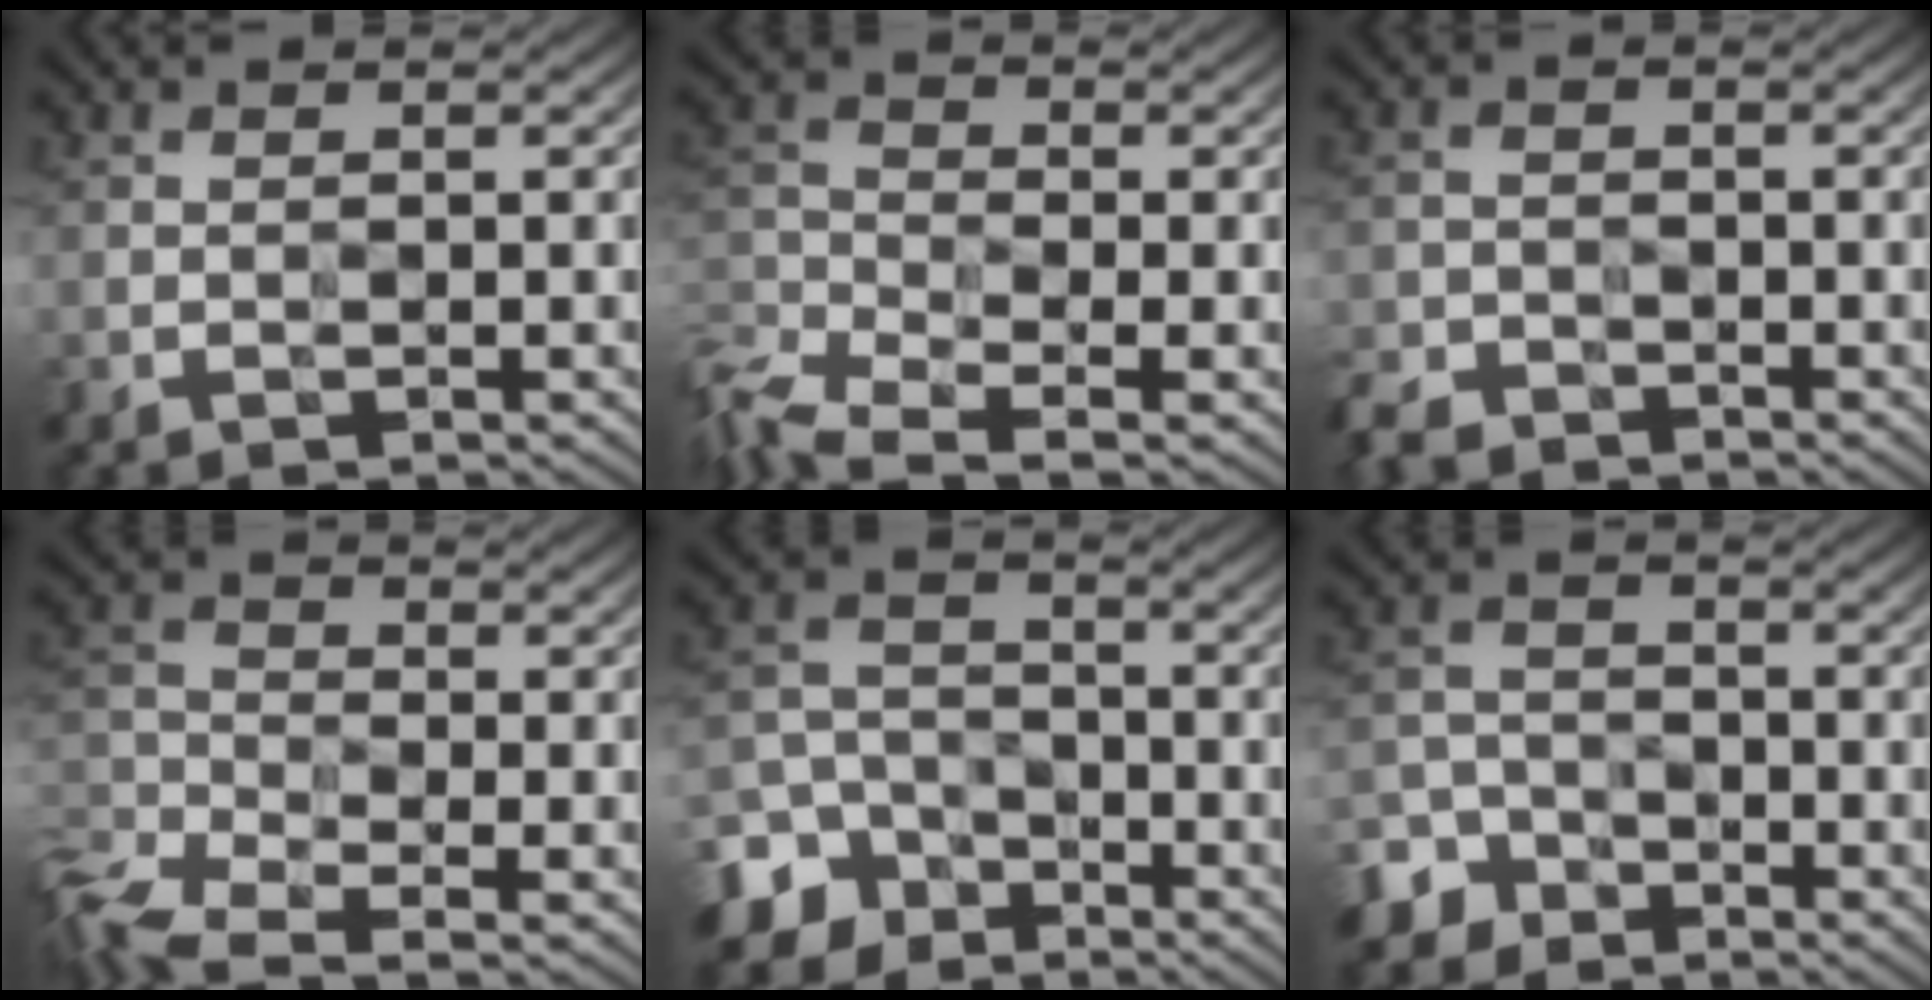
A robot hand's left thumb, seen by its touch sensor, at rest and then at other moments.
{"total": 8.0, "force": [-5.3, 3.3, 5.0], "torque": [-0.121, -0.021, -0.111]}
{"total": 3.2, "force": [-3.0, 1.2, 0.4], "torque": [-0.006, -0.007, -0.068]}
{"total": 8.3, "force": [-6.0, 3.3, 4.6], "torque": [-0.112, -0.022, -0.125]}
{"total": 7.7, "force": [-4.7, 5.7, 2.1], "torque": [-0.058, -0.012, -0.102]}
{"total": 4.4, "force": [-3.3, 2.9, 0.5], "torque": [-0.013, -0.002, -0.077]}